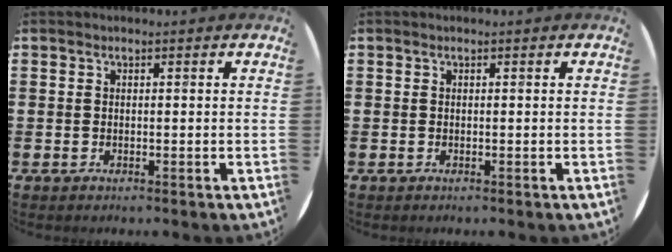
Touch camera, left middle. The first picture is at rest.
{"total": 0.0}